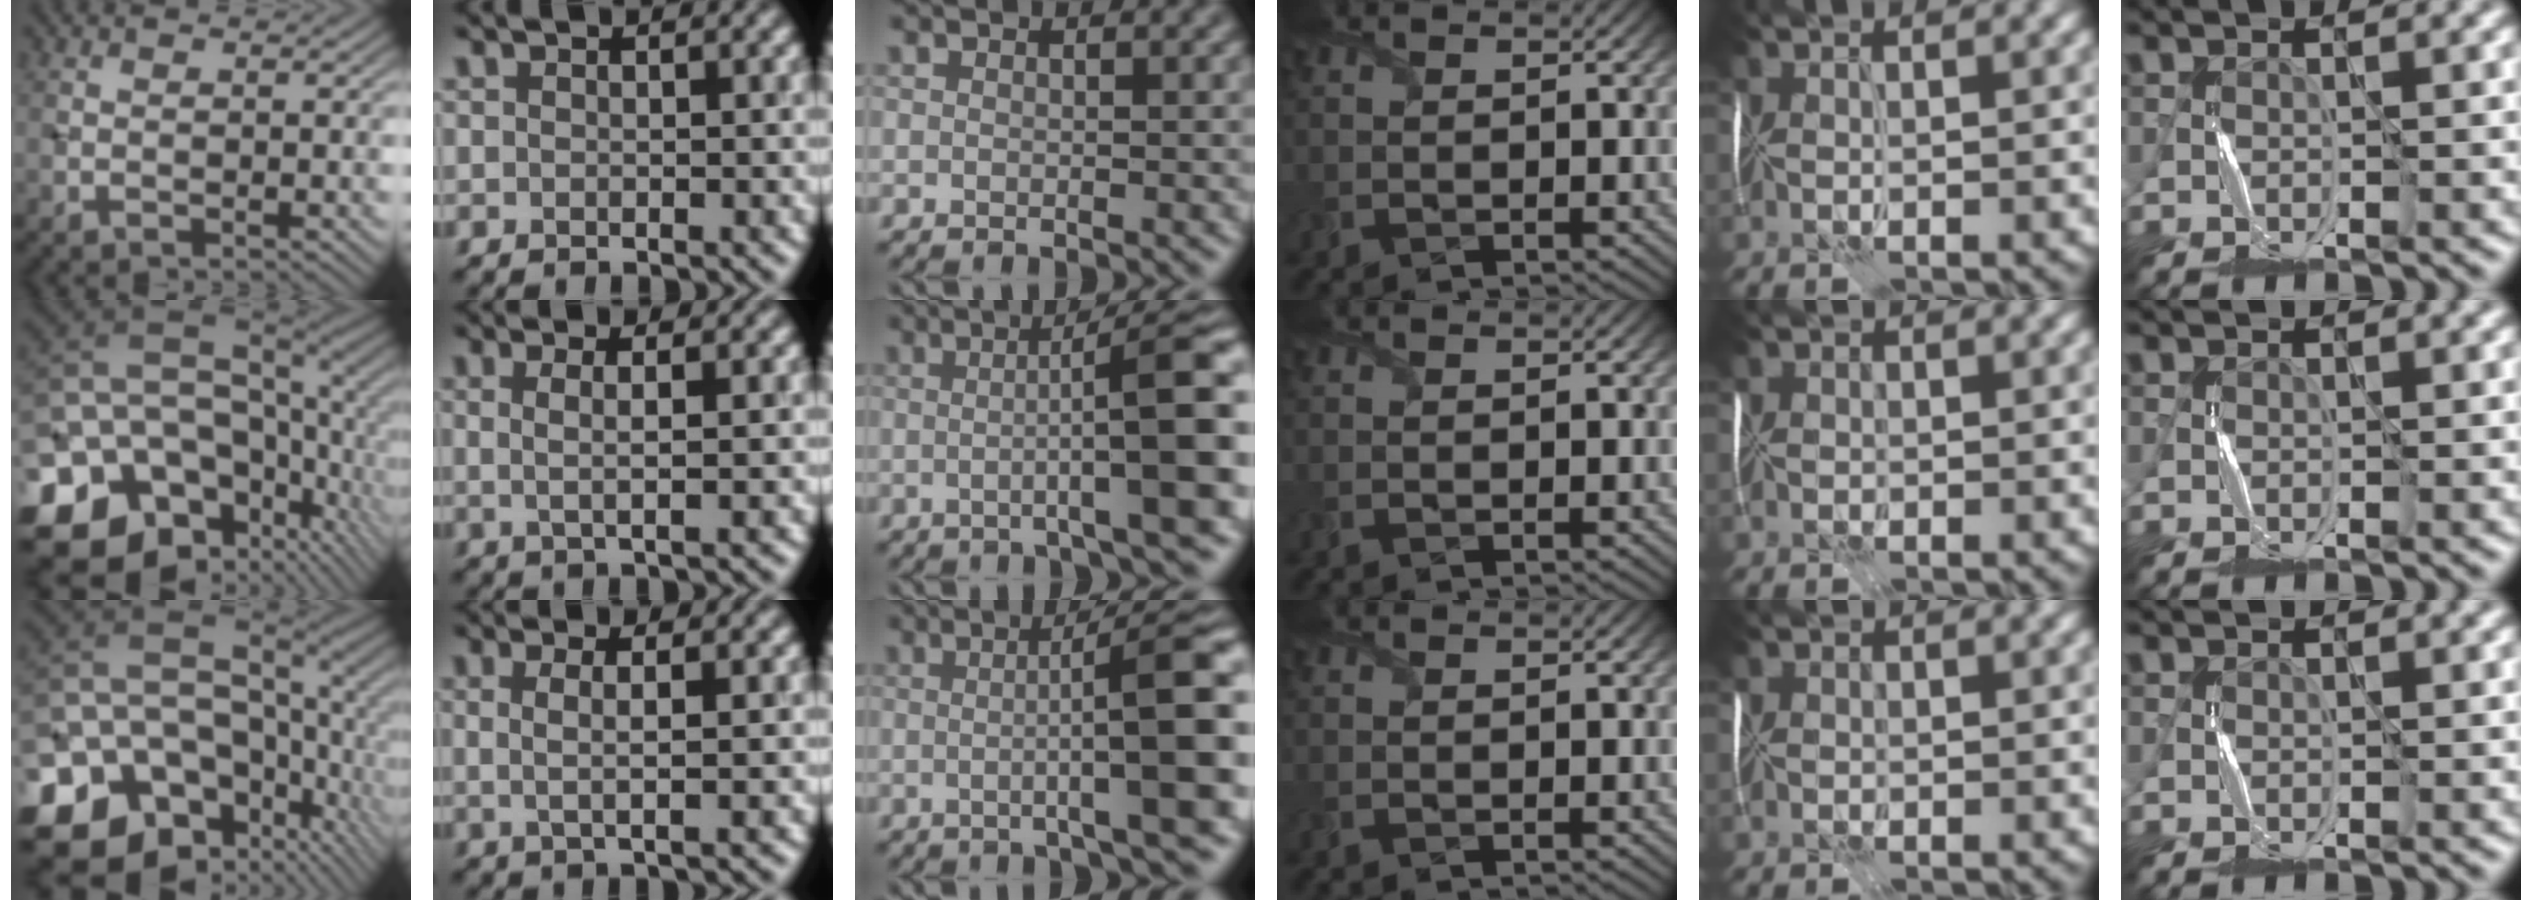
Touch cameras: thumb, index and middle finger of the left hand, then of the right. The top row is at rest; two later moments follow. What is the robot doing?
{"motion": "fold", "object": "memory foam"}